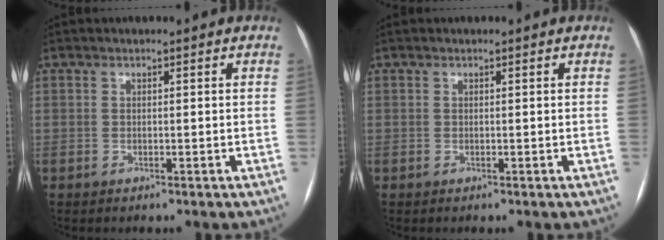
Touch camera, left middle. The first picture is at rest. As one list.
[{"total": 0.0}]